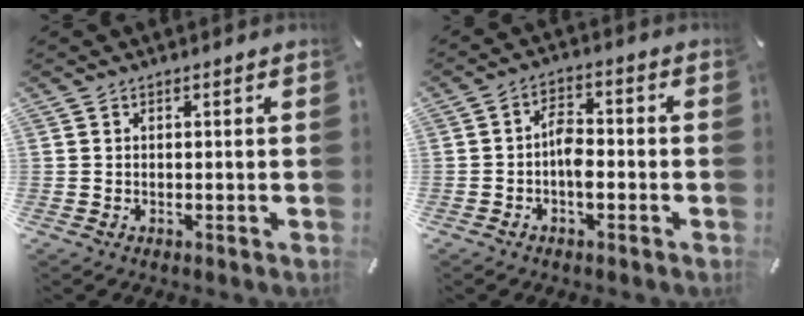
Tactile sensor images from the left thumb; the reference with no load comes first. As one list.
[{"total": 5.2, "force": [-1.9, 2.8, 3.9], "torque": [-0.072, 0.014, -0.034]}]